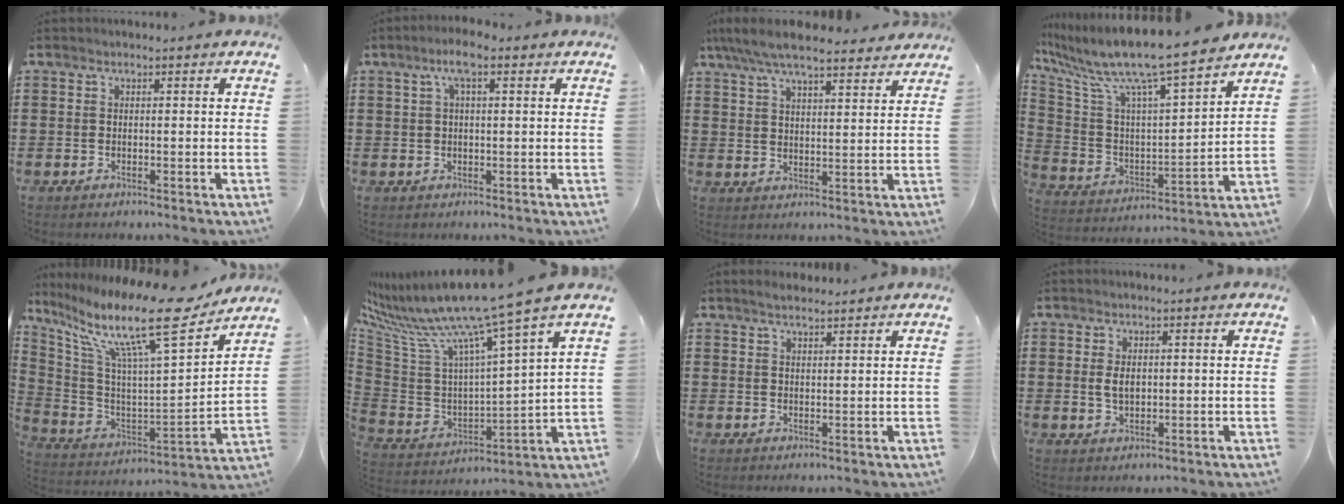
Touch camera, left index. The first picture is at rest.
{"total": 4.2, "force": [1.9, 1.0, 3.5], "torque": [-0.073, 0.009, 0.032]}
{"total": 7.0, "force": [6.2, 1.0, 3.1], "torque": [-0.080, -0.021, 0.111]}
{"total": 10.5, "force": [8.9, 0.1, 5.5], "torque": [-0.146, -0.071, 0.145]}
{"total": 16.1, "force": [11.3, 1.5, 11.4], "torque": [-0.220, -0.075, 0.172]}
{"total": 12.1, "force": [9.6, -1.1, 7.3], "torque": [-0.173, -0.077, 0.151]}
{"total": 2.1, "force": [1.9, 0.4, 0.8], "torque": [-0.020, 0.004, 0.037]}
{"total": 2.7, "force": [0.4, 1.5, 2.2], "torque": [-0.047, 0.006, 0.006]}